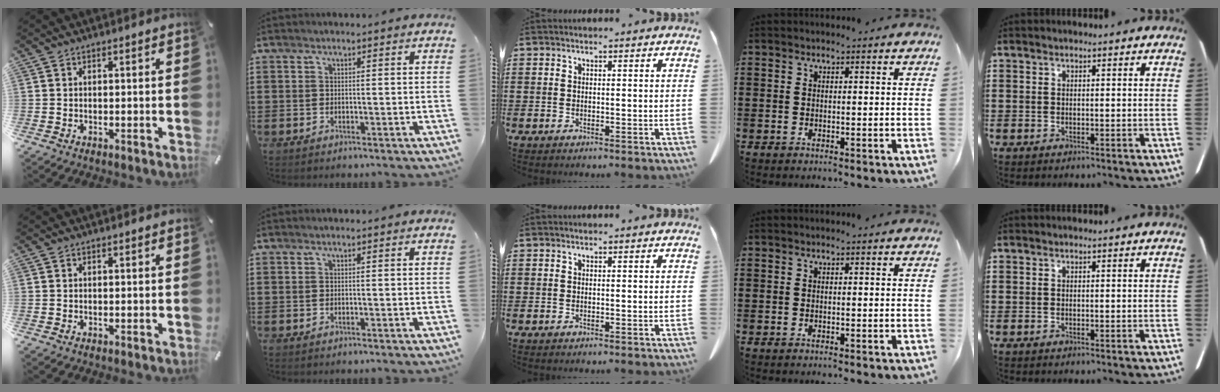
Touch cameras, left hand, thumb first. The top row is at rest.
{}